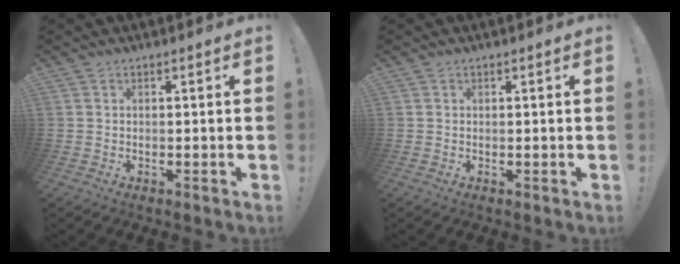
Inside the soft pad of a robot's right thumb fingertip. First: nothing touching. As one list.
[{"total": 0.0}]